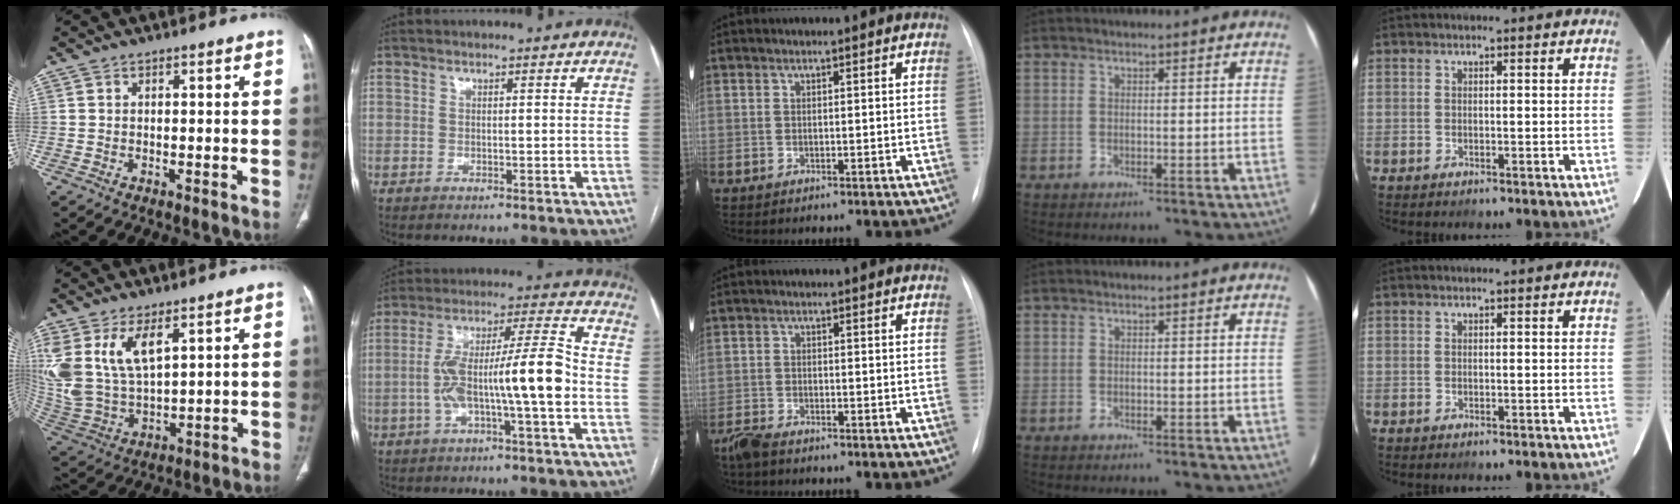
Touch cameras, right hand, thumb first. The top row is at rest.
{"thumb": {"total": 15.2, "force": [6.8, 7.7, 11.3], "torque": [-0.239, -0.027, 0.151]}, "index": {"total": 13.3, "force": [-2.5, 0.9, 13.0], "torque": [-0.235, 0.024, -0.045]}, "middle": {"total": 3.2, "force": [-2.8, 0.7, 1.3], "torque": [-0.030, -0.008, -0.053]}}